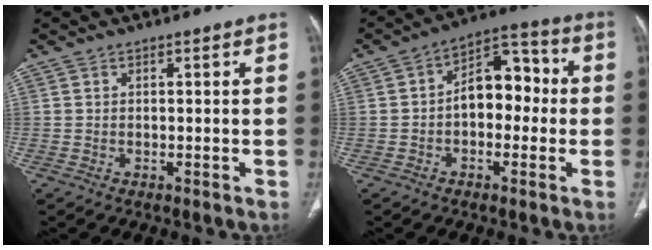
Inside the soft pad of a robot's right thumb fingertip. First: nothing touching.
{"total": 10.6, "force": [-0.5, 6.9, 8.0], "torque": [-0.078, 0.040, -0.021]}